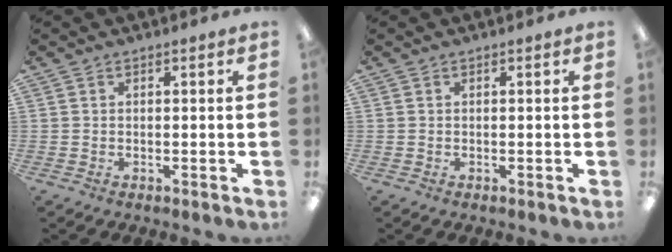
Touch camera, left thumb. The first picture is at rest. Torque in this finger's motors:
{"motor_torque": [-0.02, 0.01, -0.02, 0.02, 0.00]}